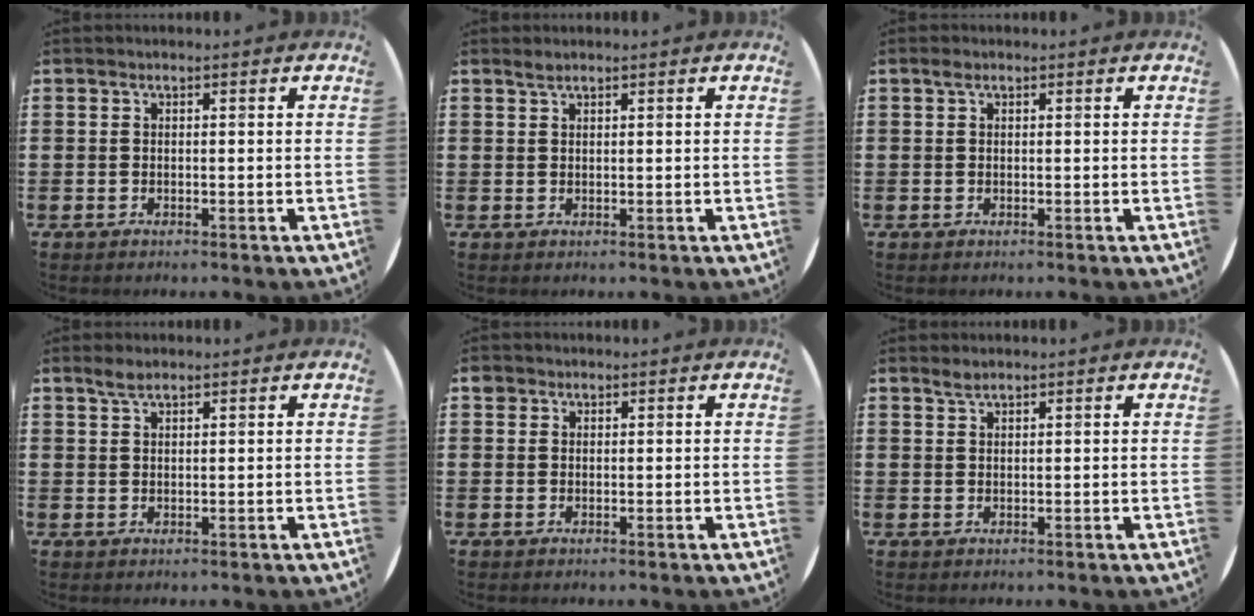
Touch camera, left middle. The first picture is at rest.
{"total": 0.9, "force": [0.8, 0.0, 0.3], "torque": [-0.006, 0.000, 0.015]}
{"total": 0.7, "force": [0.4, 0.4, 0.4], "torque": [-0.001, 0.001, 0.006]}
{"total": 1.8, "force": [1.4, 0.4, 0.9], "torque": [-0.020, 0.003, 0.026]}
{"total": 1.0, "force": [0.8, 0.6, 0.1], "torque": [0.005, 0.000, 0.015]}
{"total": 1.2, "force": [1.1, 0.1, 0.4], "torque": [-0.009, 0.002, 0.020]}